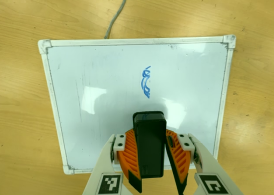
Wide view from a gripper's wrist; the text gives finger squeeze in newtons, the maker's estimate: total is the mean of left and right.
{"total": 9.1, "left": 9.1, "right": 9.1}